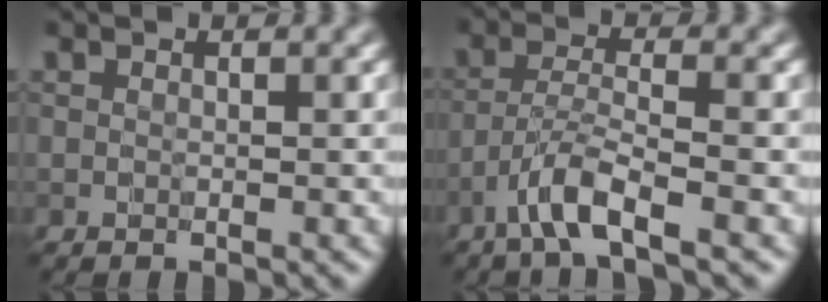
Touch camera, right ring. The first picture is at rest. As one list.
[{"total": 3.5, "force": [-2.3, 0.2, 2.6], "torque": [-0.047, 0.008, -0.057]}]